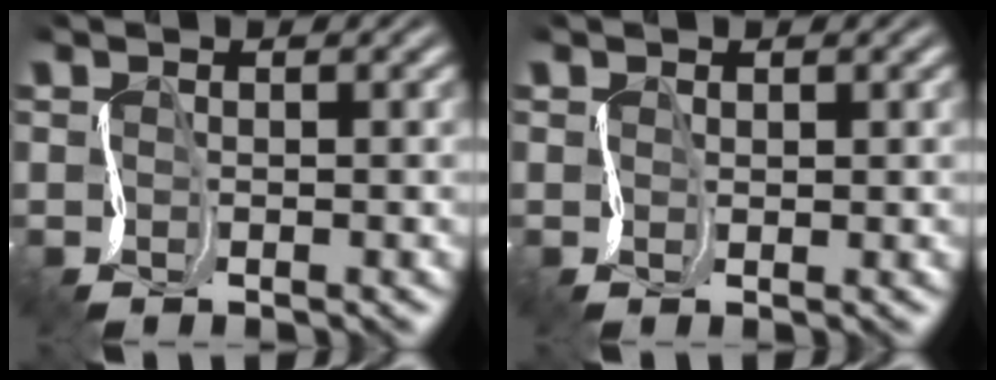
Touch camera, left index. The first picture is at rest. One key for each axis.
{"total": 0.8, "fx": 0.7, "fy": -0.3, "fz": -0.4, "tx": -0.004, "ty": 0.004, "tz": 0.013}